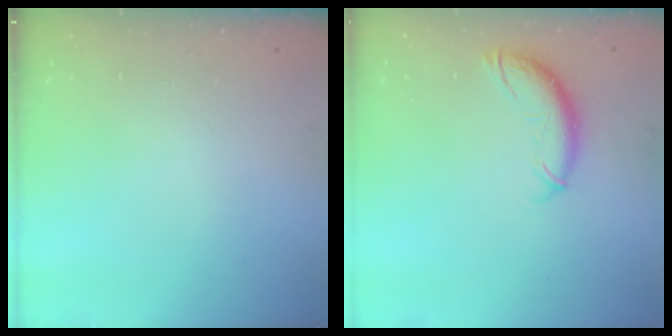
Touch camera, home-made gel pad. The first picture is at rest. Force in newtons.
{"total": 9.9, "press": 9.8, "slide": 1.4}